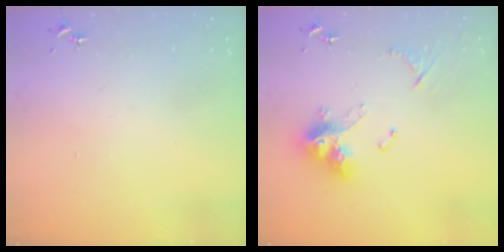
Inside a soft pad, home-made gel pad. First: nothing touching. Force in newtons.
{"total": 15.3, "press": 15.2, "slide": 1.7}